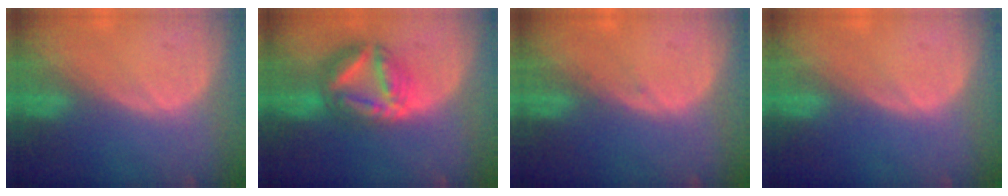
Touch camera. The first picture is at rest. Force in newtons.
{"total": 8.1, "press": 8.1, "slide": 0.8}
{"total": 0.6, "press": 0.3, "slide": 0.5}
{"total": 0.0}